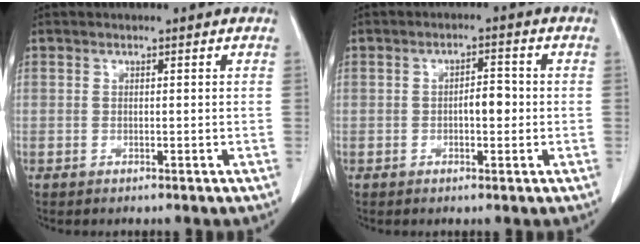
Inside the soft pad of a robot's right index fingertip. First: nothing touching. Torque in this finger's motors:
{"motor_torque": [0.66, -0.23, 0.13, 0.02]}